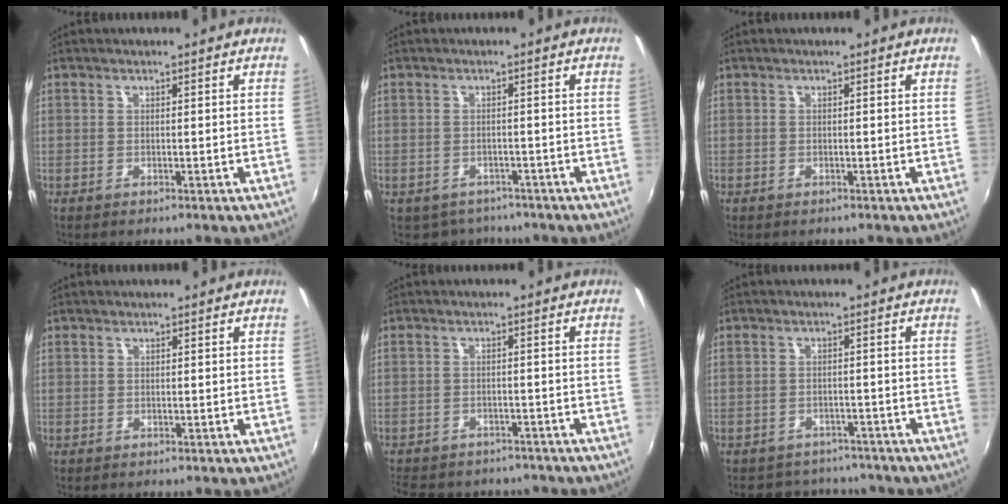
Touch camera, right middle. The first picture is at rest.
{"total": 4.6, "force": [-3.6, 2.8, 0.6], "torque": [-0.023, -0.009, -0.050]}
{"total": 0.0}
{"total": 0.5, "force": [0.1, 0.5, -0.1], "torque": [0.005, 0.001, -0.001]}
{"total": 11.4, "force": [-9.5, 5.0, 4.0], "torque": [-0.100, -0.014, -0.134]}
{"total": 8.1, "force": [-7.0, 3.8, 1.5], "torque": [-0.042, 0.005, -0.094]}